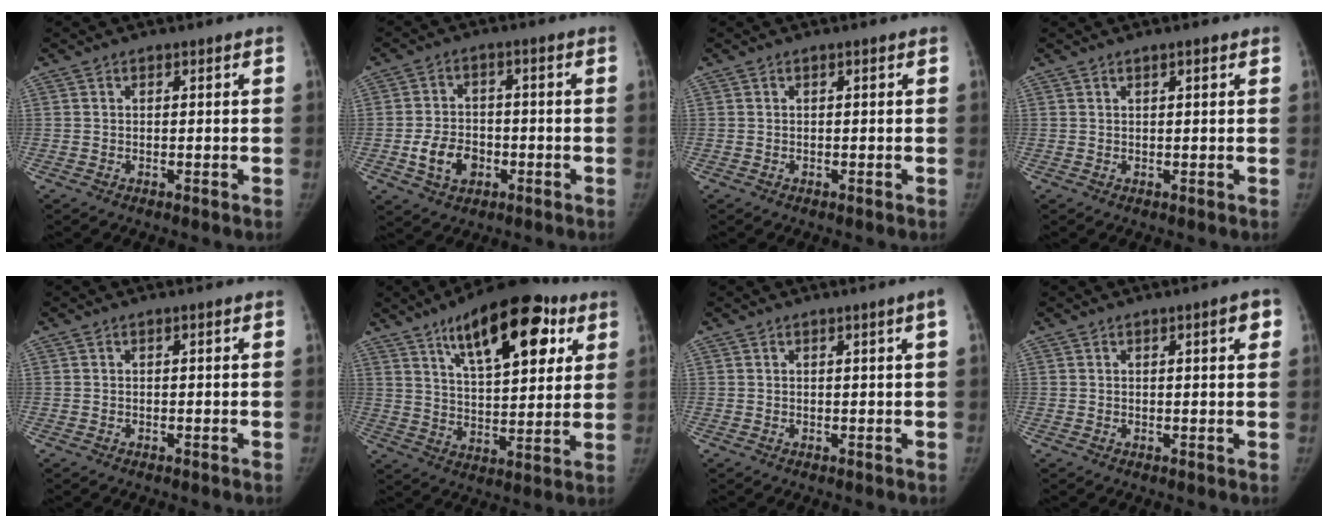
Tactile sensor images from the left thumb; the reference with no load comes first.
{"total": 7.4, "force": [-2.6, 5.5, 4.1], "torque": [-0.057, 0.016, -0.041]}
{"total": 0.0}
{"total": 0.9, "force": [0.6, 0.2, 0.7], "torque": [-0.007, -0.001, 0.009]}
{"total": 0.0}
{"total": 20.7, "force": [10.2, 8.8, 15.8], "torque": [-0.194, -0.026, 0.160]}
{"total": 1.4, "force": [0.6, -0.6, 1.2], "torque": [-0.018, -0.003, 0.014]}
{"total": 3.1, "force": [1.3, 0.6, 2.8], "torque": [-0.029, -0.001, 0.015]}